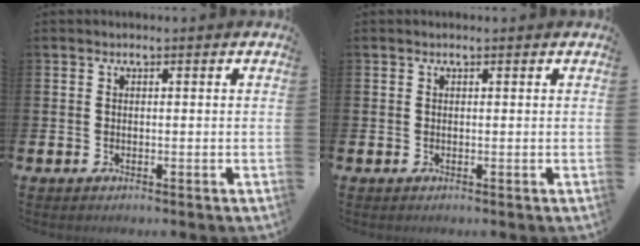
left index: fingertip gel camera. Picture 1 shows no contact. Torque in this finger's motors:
{"motor_torque": [0.08, -1.52, 0.15, -0.01]}